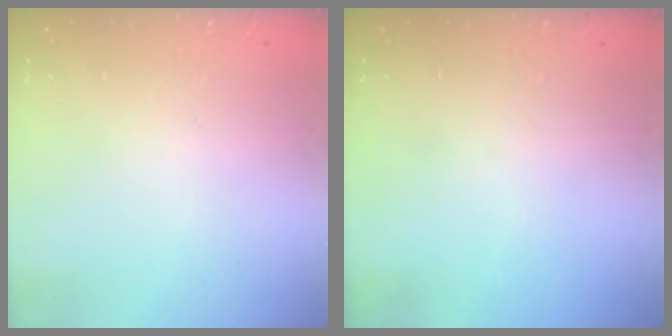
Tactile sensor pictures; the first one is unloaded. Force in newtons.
{"total": 0.0}